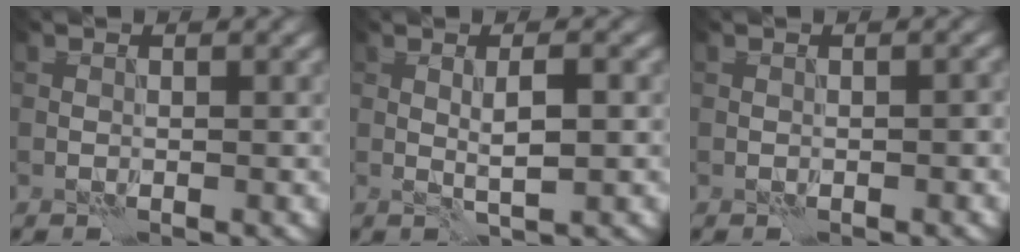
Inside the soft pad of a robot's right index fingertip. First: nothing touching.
{"total": 2.3, "force": [0.0, 0.2, 2.3], "torque": [-0.040, -0.002, 0.000]}
{"total": 0.8, "force": [-0.2, 0.3, 0.7], "torque": [-0.010, 0.000, -0.001]}